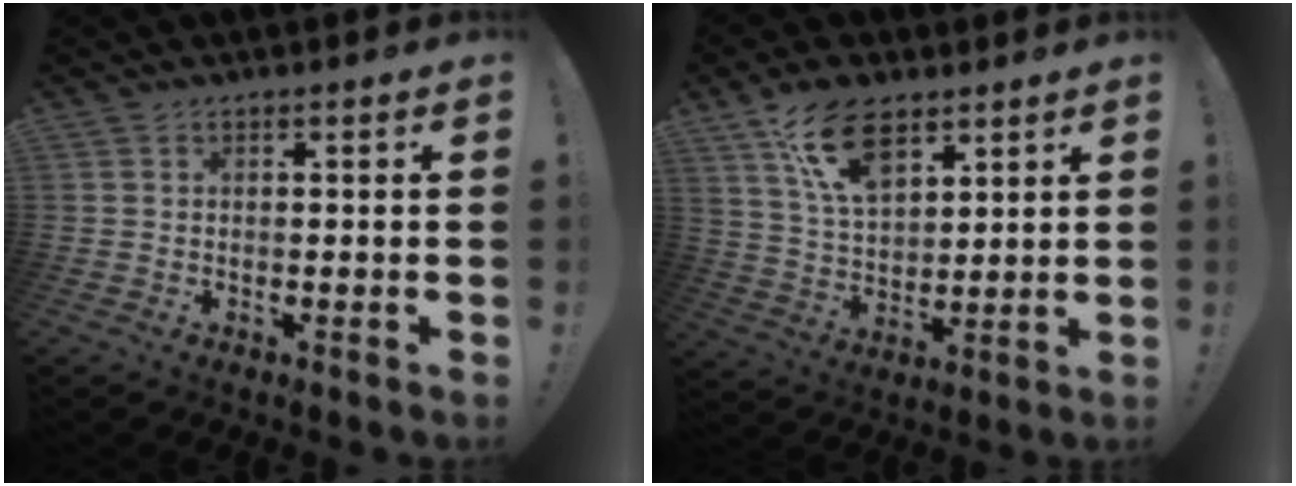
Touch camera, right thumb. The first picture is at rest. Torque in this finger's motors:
{"motor_torque": [0.25, 0.47, 0.84, 0.74, 0.06]}